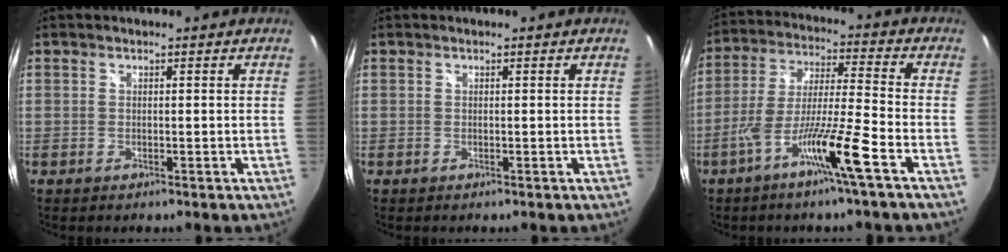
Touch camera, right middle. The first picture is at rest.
{"total": 0.0}
{"total": 11.5, "force": [-6.3, -0.5, 9.6], "torque": [-0.191, -0.003, -0.121]}